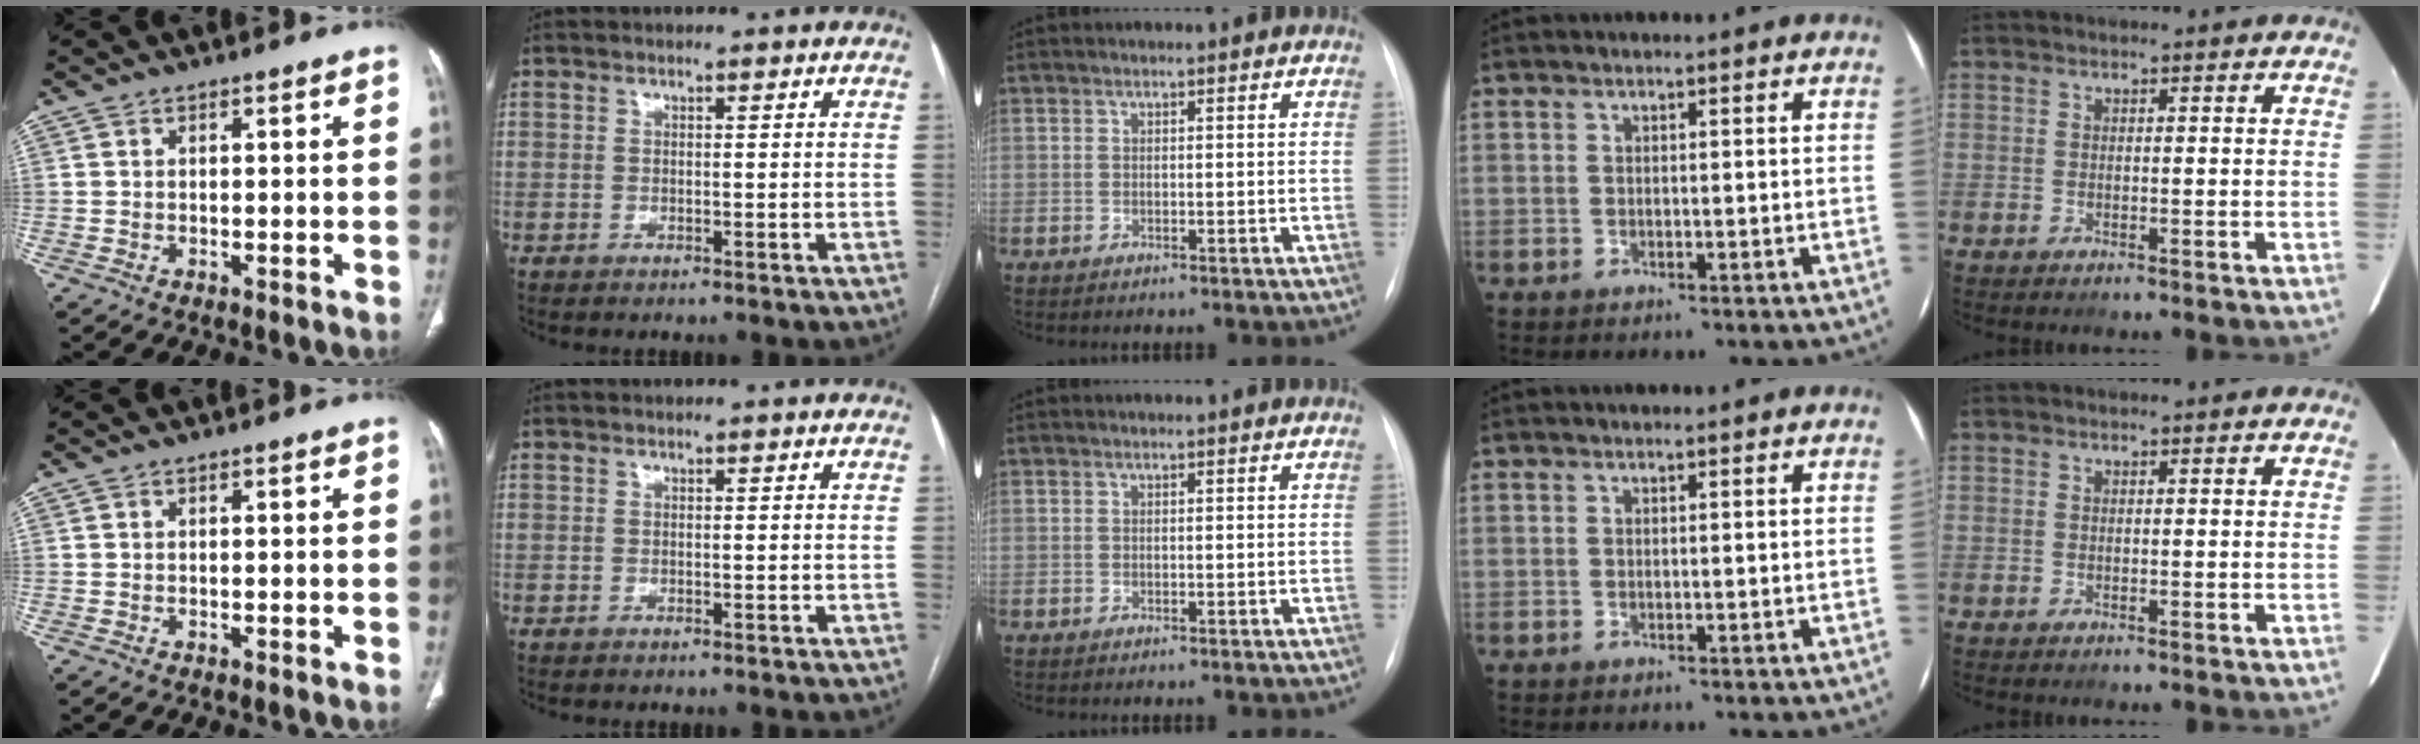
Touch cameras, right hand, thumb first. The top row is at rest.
{}